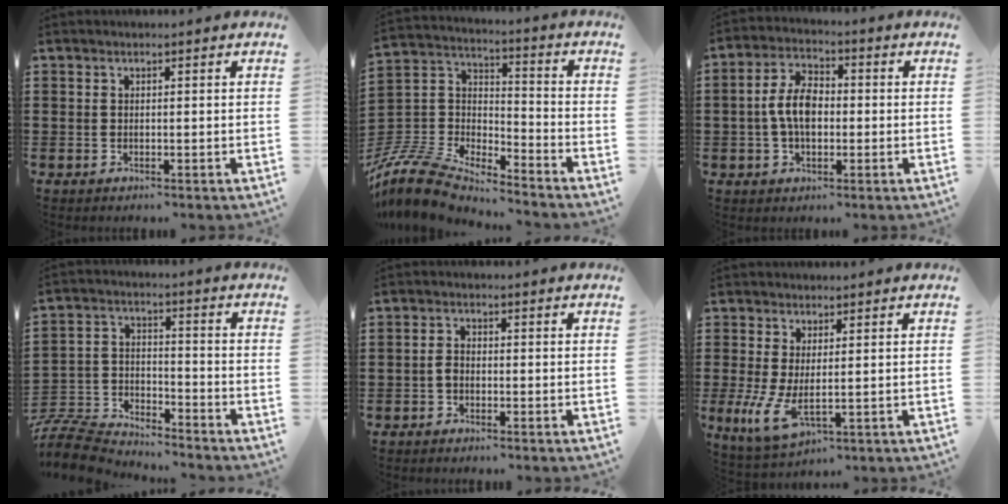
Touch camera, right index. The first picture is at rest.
{"total": 9.5, "force": [-8.7, 2.3, 2.8], "torque": [-0.095, -0.003, -0.184]}
{"total": 6.8, "force": [-0.4, 3.9, 5.6], "torque": [-0.117, 0.010, -0.011]}
{"total": 8.1, "force": [-7.9, 1.6, 1.1], "torque": [-0.039, 0.009, -0.163]}
{"total": 1.6, "force": [-0.8, 0.9, 1.1], "torque": [-0.031, 0.000, -0.019]}
{"total": 5.9, "force": [0.2, 2.1, 5.5], "torque": [-0.129, -0.019, 0.006]}